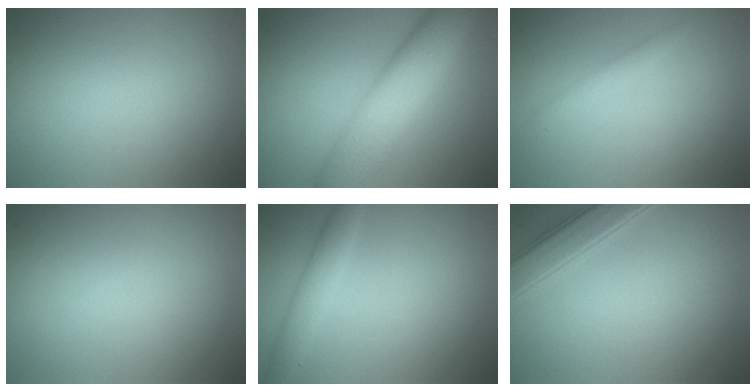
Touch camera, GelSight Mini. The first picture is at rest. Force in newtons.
{"total": 8.1, "press": 8.1, "slide": 0.3}
{"total": 1.4, "press": 1.4, "slide": 0.1}
{"total": 0.0}
{"total": 2.2, "press": 2.2, "slide": 0.0}
{"total": 3.1, "press": 3.1, "slide": 0.1}